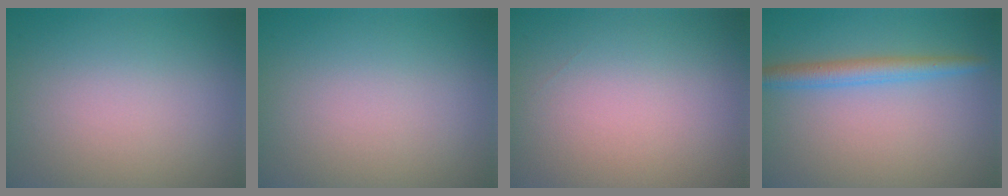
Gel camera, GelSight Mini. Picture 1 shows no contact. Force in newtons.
{"total": 0.0}
{"total": 0.0}
{"total": 2.7, "press": 2.7, "slide": 0.1}